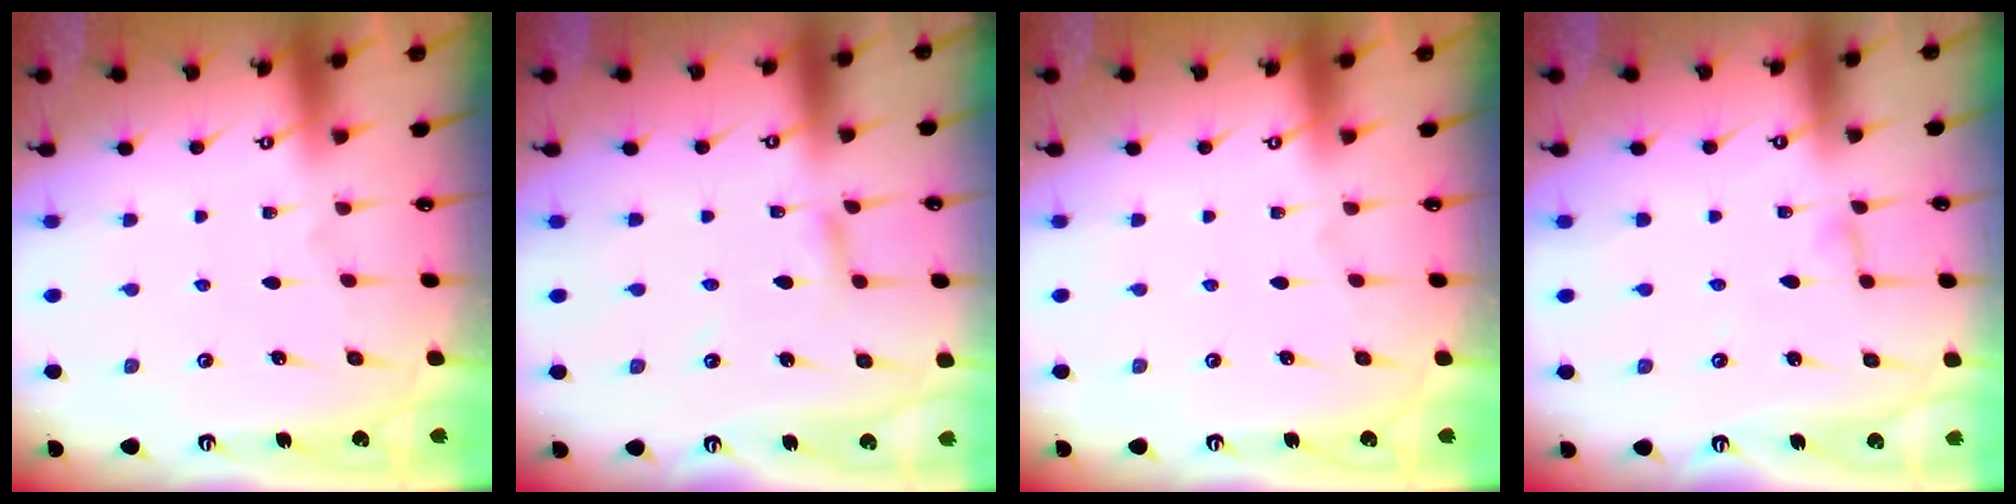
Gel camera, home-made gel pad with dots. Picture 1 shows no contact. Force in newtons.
{"total": 3.3, "press": 3.3, "slide": 0.1}
{"total": 0.0}
{"total": 2.3, "press": 2.3, "slide": 0.2}